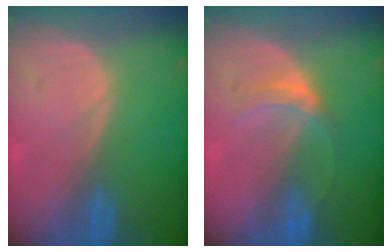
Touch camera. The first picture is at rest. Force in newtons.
{"total": 3.7, "press": 3.3, "slide": 1.7}